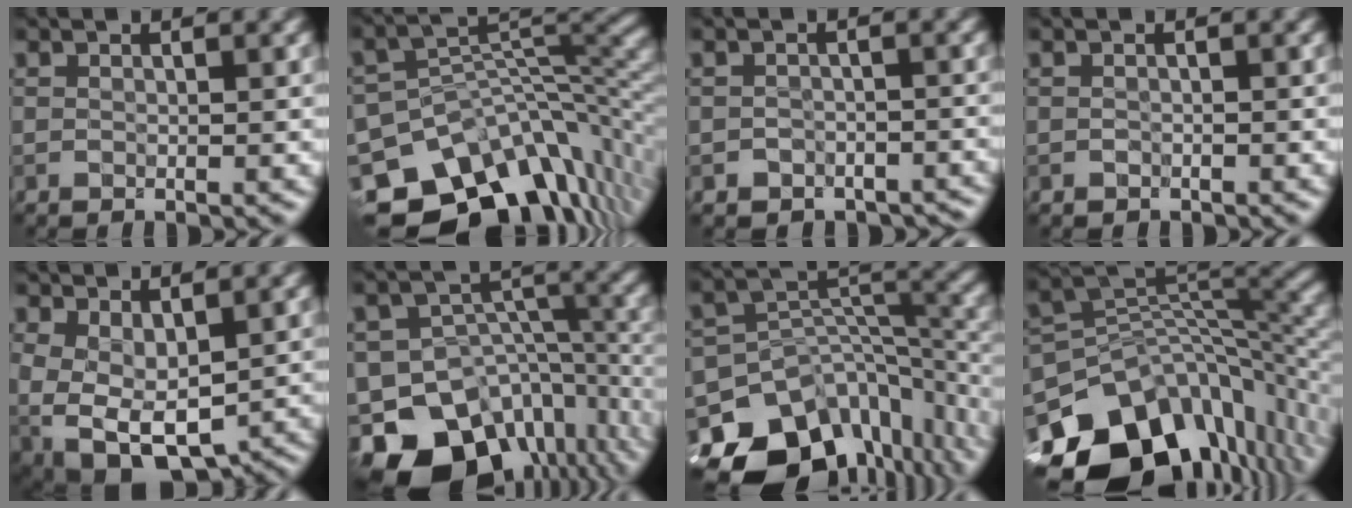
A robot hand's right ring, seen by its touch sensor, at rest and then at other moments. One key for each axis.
{"total": 12.7, "fx": -7.4, "fy": 7.3, "fz": 7.2, "tx": -0.140, "ty": -0.008, "tz": -0.116}
{"total": 2.8, "fx": -2.0, "fy": 2.0, "fz": 0.5, "tx": 0.008, "ty": 0.001, "tz": -0.029}
{"total": 0.6, "fx": -0.3, "fy": 0.5, "fz": 0.0, "tx": 0.003, "ty": -0.005, "tz": -0.005}
{"total": 9.4, "fx": -0.8, "fy": 5.9, "fz": 7.3, "tx": -0.165, "ty": -0.036, "tz": 0.011}
{"total": 16.2, "fx": -11.1, "fy": 9.8, "fz": 6.6, "tx": -0.135, "ty": -0.018, "tz": -0.149}
{"total": 14.9, "fx": -9.2, "fy": 9.3, "fz": 7.2, "tx": -0.154, "ty": 0.003, "tz": -0.124}
{"total": 15.0, "fx": -7.1, "fy": 9.4, "fz": 9.3, "tx": -0.187, "ty": -0.018, "tz": -0.108}